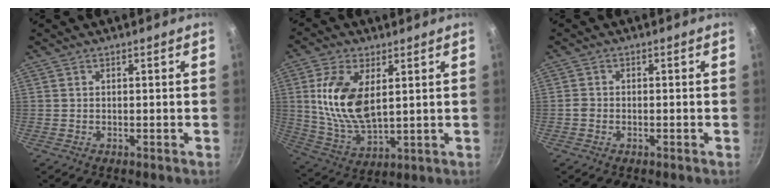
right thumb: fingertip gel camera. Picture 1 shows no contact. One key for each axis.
{"total": 13.8, "fx": 3.1, "fy": 7.2, "fz": 11.3, "tx": -0.216, "ty": -0.018, "tz": 0.069}
{"total": 1.2, "fx": -0.7, "fy": 0.8, "fz": 0.6, "tx": -0.019, "ty": 0.009, "tz": -0.016}